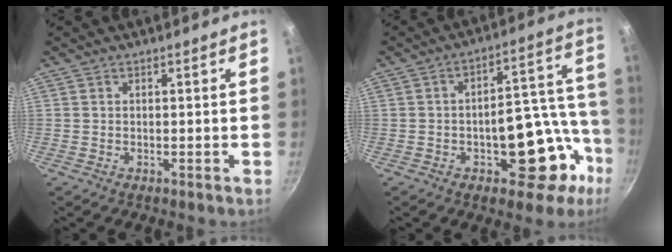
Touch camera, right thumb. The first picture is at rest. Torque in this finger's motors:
{"motor_torque": [2.78, 2.23, 2.00, -0.48, 0.01]}